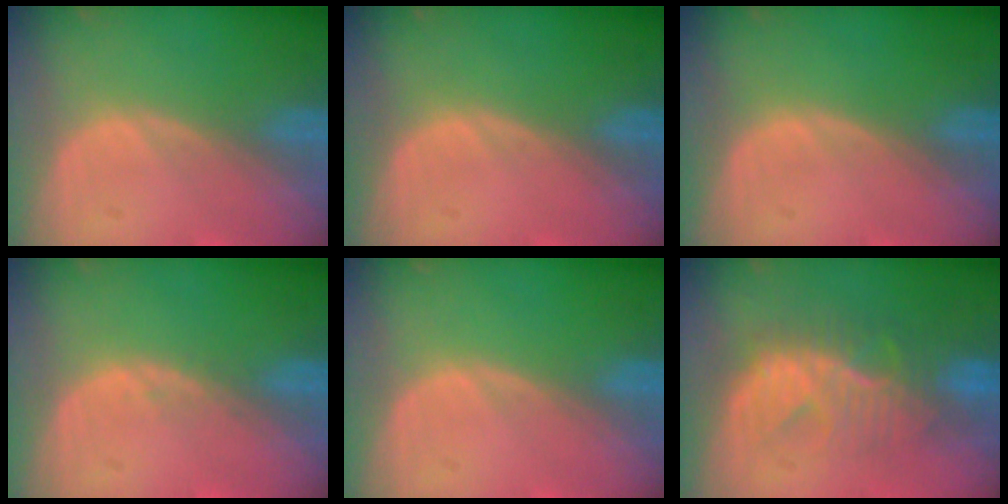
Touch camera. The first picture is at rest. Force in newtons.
{"total": 0.0}
{"total": 0.0}
{"total": 0.6, "press": 0.6, "slide": 0.1}
{"total": 0.0}
{"total": 8.3, "press": 8.2, "slide": 1.5}